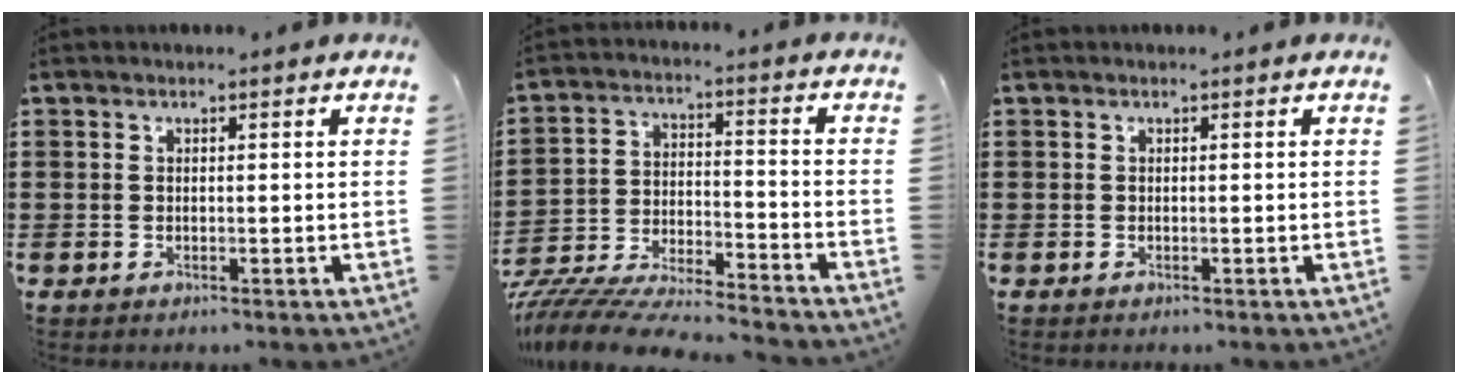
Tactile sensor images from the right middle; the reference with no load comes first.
{"total": 8.4, "force": [-8.3, 0.2, 1.6], "torque": [-0.035, 0.003, -0.166]}
{"total": 0.0}